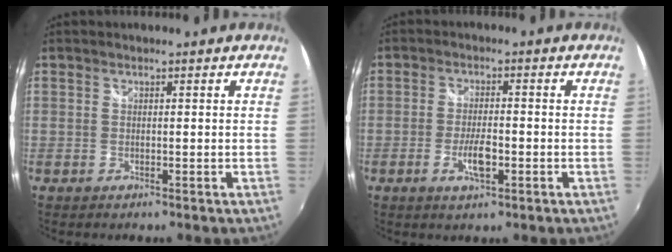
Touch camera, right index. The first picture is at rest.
{"total": 4.8, "force": [-1.9, 1.7, 4.1], "torque": [-0.086, -0.003, -0.034]}